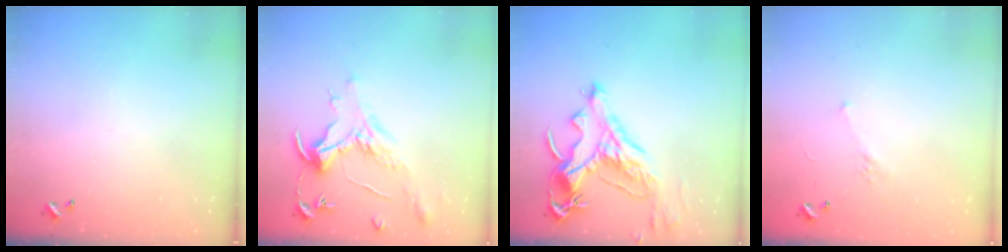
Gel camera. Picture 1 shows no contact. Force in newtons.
{"total": 1.6, "press": 1.4, "slide": 0.7}
{"total": 5.8, "press": 5.5, "slide": 1.6}
{"total": 2.8, "press": 2.6, "slide": 1.1}